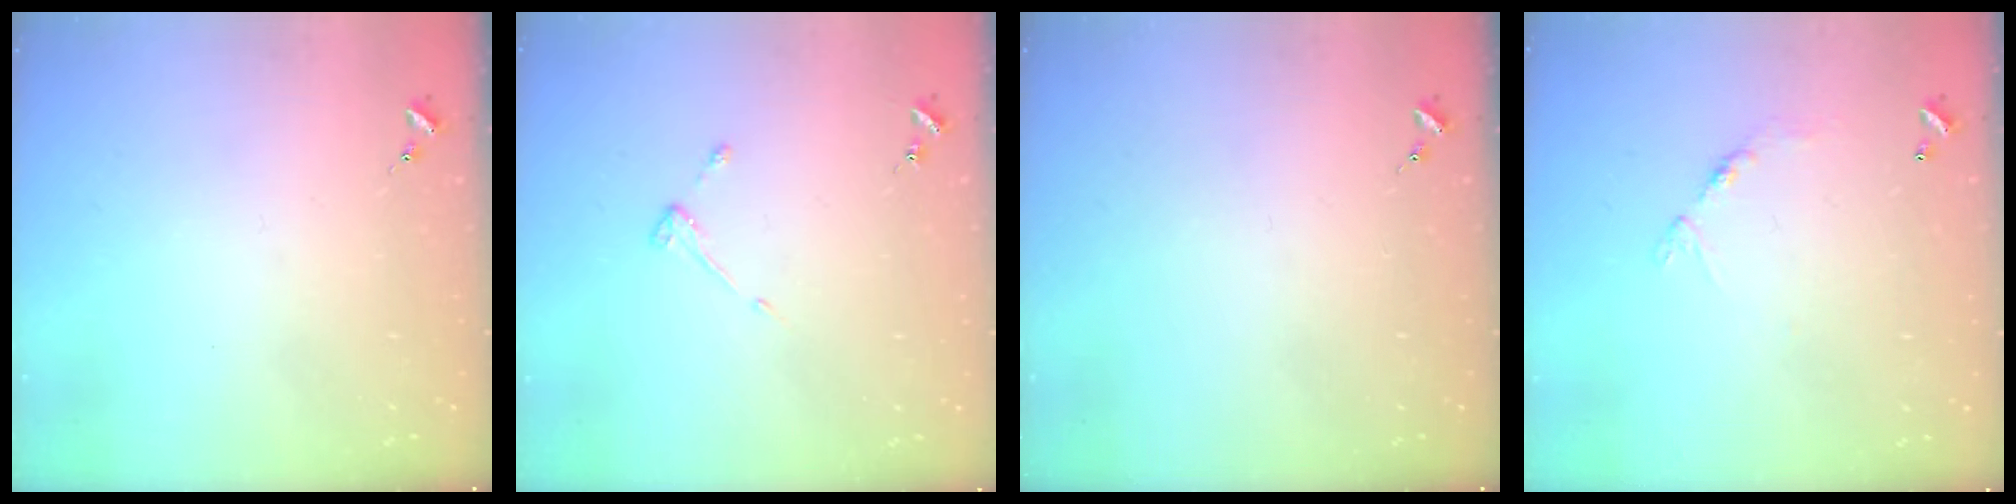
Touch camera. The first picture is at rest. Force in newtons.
{"total": 3.0, "press": 3.0, "slide": 0.4}
{"total": 0.0}
{"total": 5.9, "press": 5.9, "slide": 0.4}